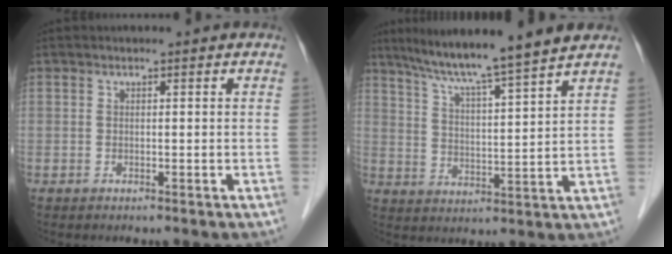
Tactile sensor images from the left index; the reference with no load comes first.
{"total": 12.1, "force": [10.4, -1.5, 6.0], "torque": [-0.100, 0.011, 0.165]}